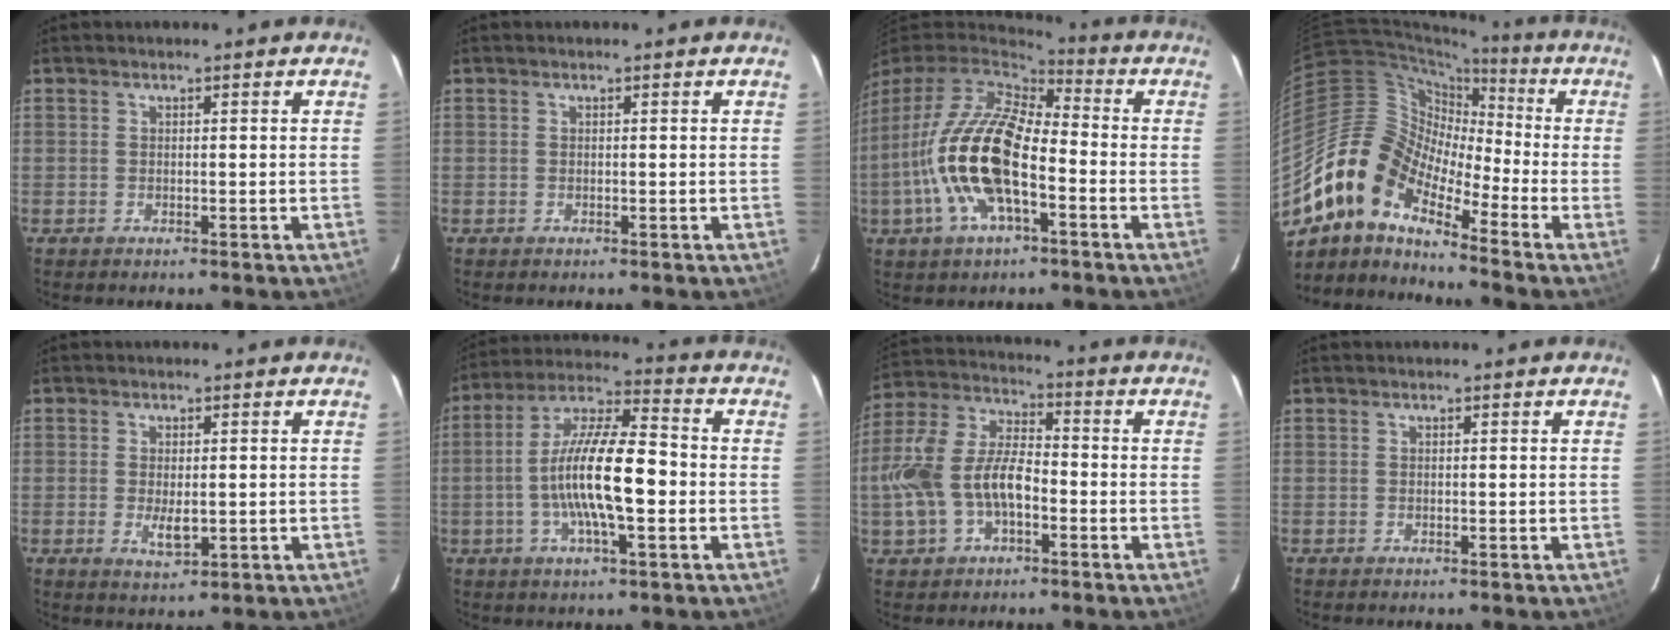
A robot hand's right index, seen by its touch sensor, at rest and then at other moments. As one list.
[{"total": 0.0}, {"total": 18.6, "force": [-5.1, 7.7, 16.2], "torque": [-0.332, -0.014, -0.102]}, {"total": 14.6, "force": [-10.1, 6.5, 8.2], "torque": [-0.138, 0.006, -0.214]}, {"total": 4.2, "force": [-0.5, 2.0, 3.7], "torque": [-0.067, -0.009, -0.005]}, {"total": 15.2, "force": [-2.4, 3.5, 14.6], "torque": [-0.275, 0.005, -0.050]}, {"total": 13.9, "force": [-3.6, 7.8, 11.0], "torque": [-0.240, 0.014, -0.066]}, {"total": 0.0}]